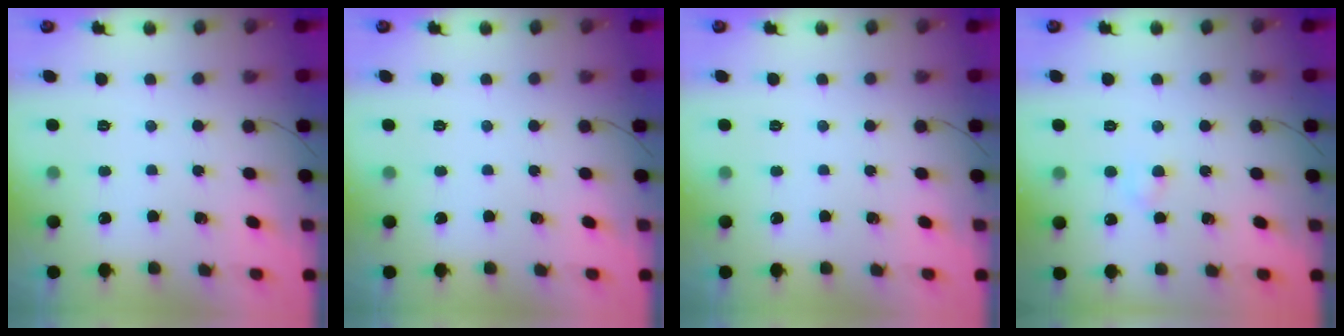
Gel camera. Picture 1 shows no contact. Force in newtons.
{"total": 0.0}
{"total": 0.0}
{"total": 2.3, "press": 2.1, "slide": 0.8}